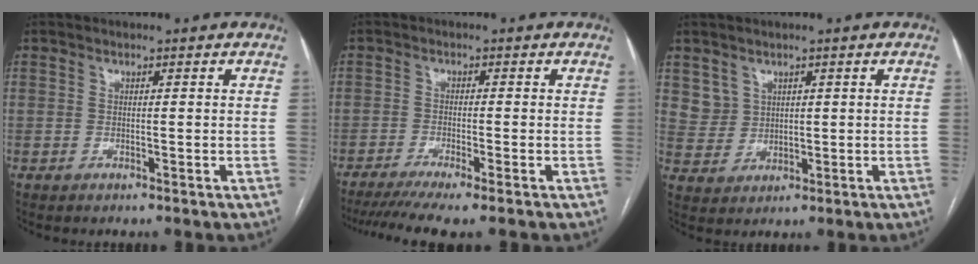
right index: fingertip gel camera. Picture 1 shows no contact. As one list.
[{"total": 7.8, "force": [-6.1, -0.3, 4.8], "torque": [-0.071, -0.013, -0.098]}, {"total": 4.0, "force": [2.1, 3.4, 0.2], "torque": [-0.001, 0.005, 0.047]}]